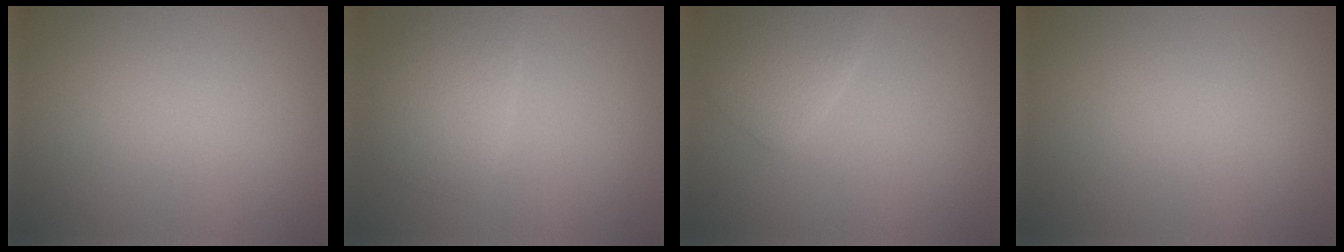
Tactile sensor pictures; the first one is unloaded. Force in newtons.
{"total": 2.9, "press": 2.9, "slide": 0.1}
{"total": 2.5, "press": 2.5, "slide": 0.2}
{"total": 0.0}